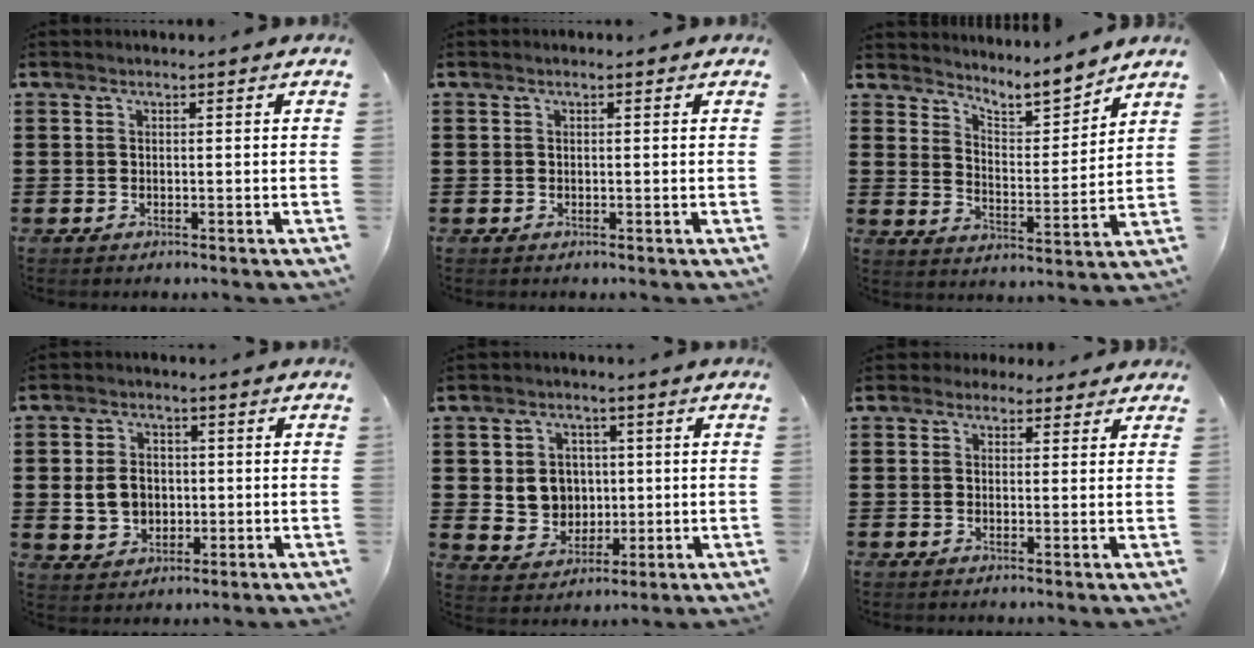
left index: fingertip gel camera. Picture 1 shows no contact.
{"total": 0.0}
{"total": 5.4, "force": [5.1, 0.9, 1.5], "torque": [-0.039, -0.041, 0.081]}
{"total": 5.5, "force": [-0.1, 4.6, 3.0], "torque": [-0.068, 0.007, -0.006]}
{"total": 5.6, "force": [0.9, 5.3, 1.5], "torque": [-0.045, 0.013, 0.016]}
{"total": 2.1, "force": [1.5, 1.4, 0.4], "torque": [-0.007, 0.004, 0.026]}